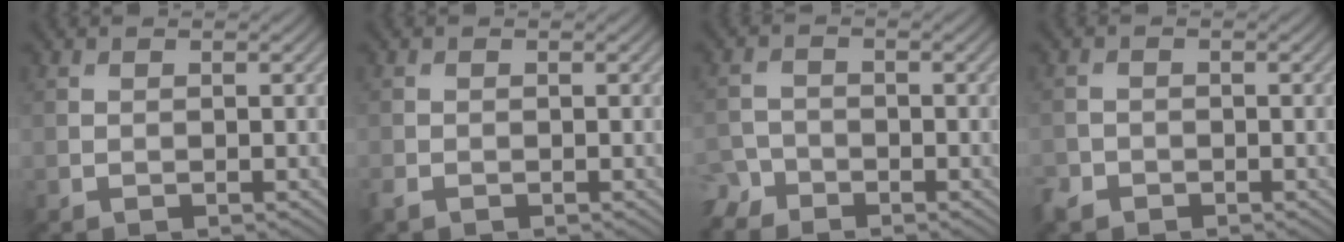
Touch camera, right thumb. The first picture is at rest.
{"total": 1.0, "force": [-0.8, 0.5, 0.4], "torque": [-0.012, -0.003, -0.019]}
{"total": 2.8, "force": [-2.4, 1.5, 0.6], "torque": [-0.014, -0.004, -0.059]}
{"total": 1.9, "force": [-1.5, 1.2, 0.4], "torque": [-0.013, -0.004, -0.038]}